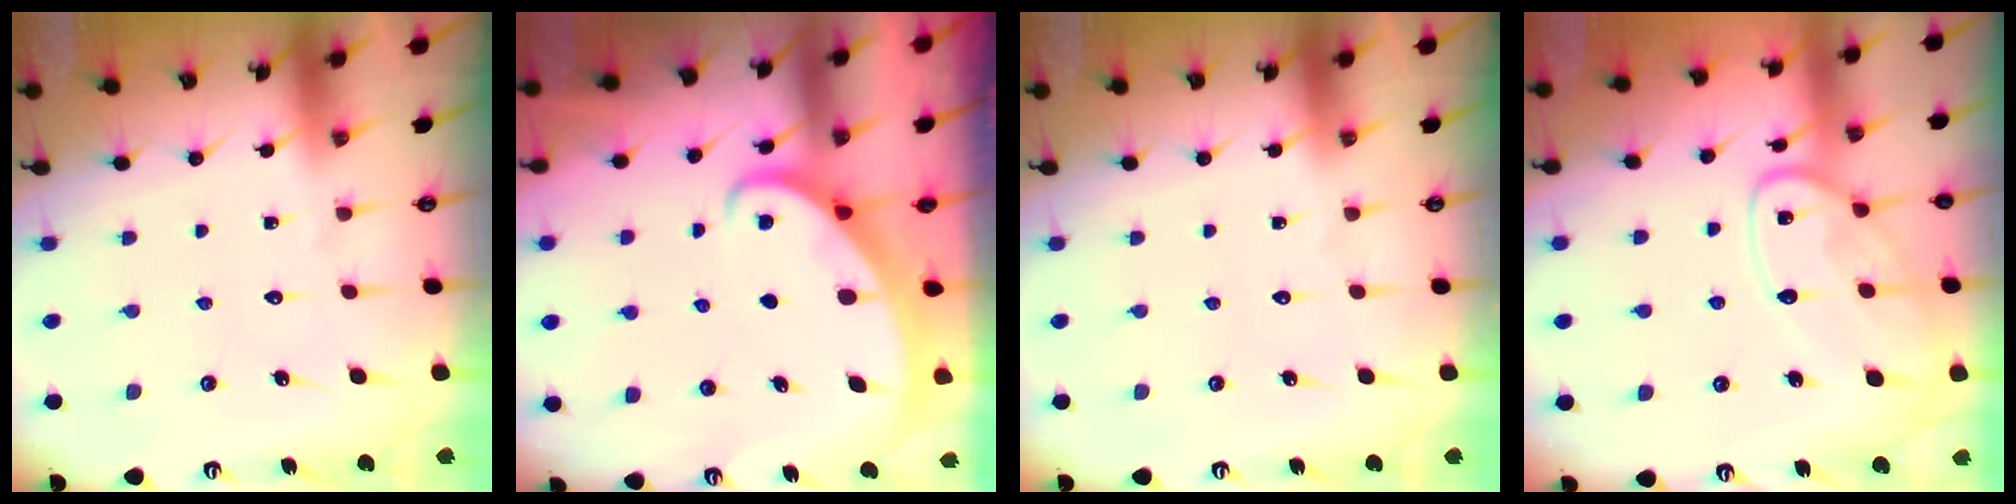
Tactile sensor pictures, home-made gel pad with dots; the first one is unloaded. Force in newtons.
{"total": 2.3, "press": 2.3, "slide": 0.3}
{"total": 0.0}
{"total": 13.4, "press": 13.4, "slide": 1.1}